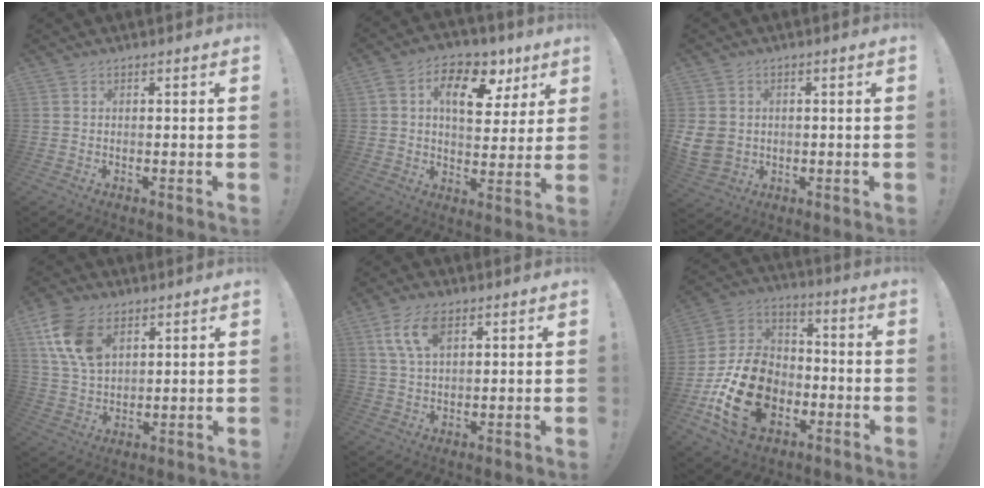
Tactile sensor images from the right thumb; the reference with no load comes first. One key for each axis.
{"total": 14.7, "fx": 6.0, "fy": 8.6, "fz": 10.3, "tx": -0.150, "ty": -0.018, "tz": 0.107}
{"total": 6.4, "fx": 0.3, "fy": 5.6, "fz": 3.0, "tx": -0.069, "ty": -0.008, "tz": 0.010}
{"total": 13.5, "fx": 6.3, "fy": 8.5, "fz": 8.4, "tx": -0.166, "ty": -0.011, "tz": 0.124}
{"total": 8.8, "fx": 4.1, "fy": 4.2, "fz": 6.5, "tx": -0.125, "ty": -0.004, "tz": 0.075}
{"total": 21.9, "fx": -7.5, "fy": 15.3, "fz": 13.8, "tx": -0.248, "ty": 0.041, "tz": -0.114}